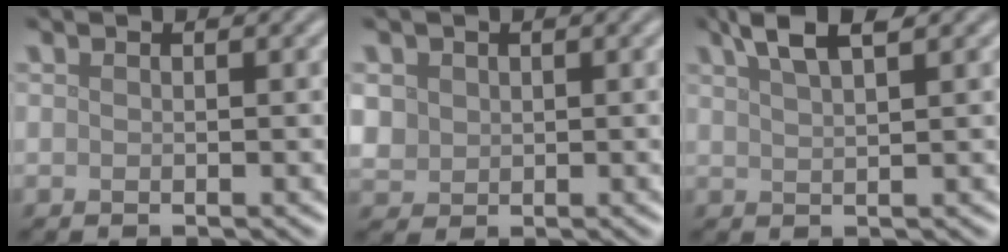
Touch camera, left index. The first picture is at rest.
{"total": 2.2, "force": [0.5, 2.0, 0.6], "torque": [-0.019, -0.002, 0.013]}
{"total": 3.5, "force": [2.4, 0.7, 2.3], "torque": [-0.033, 0.011, 0.043]}